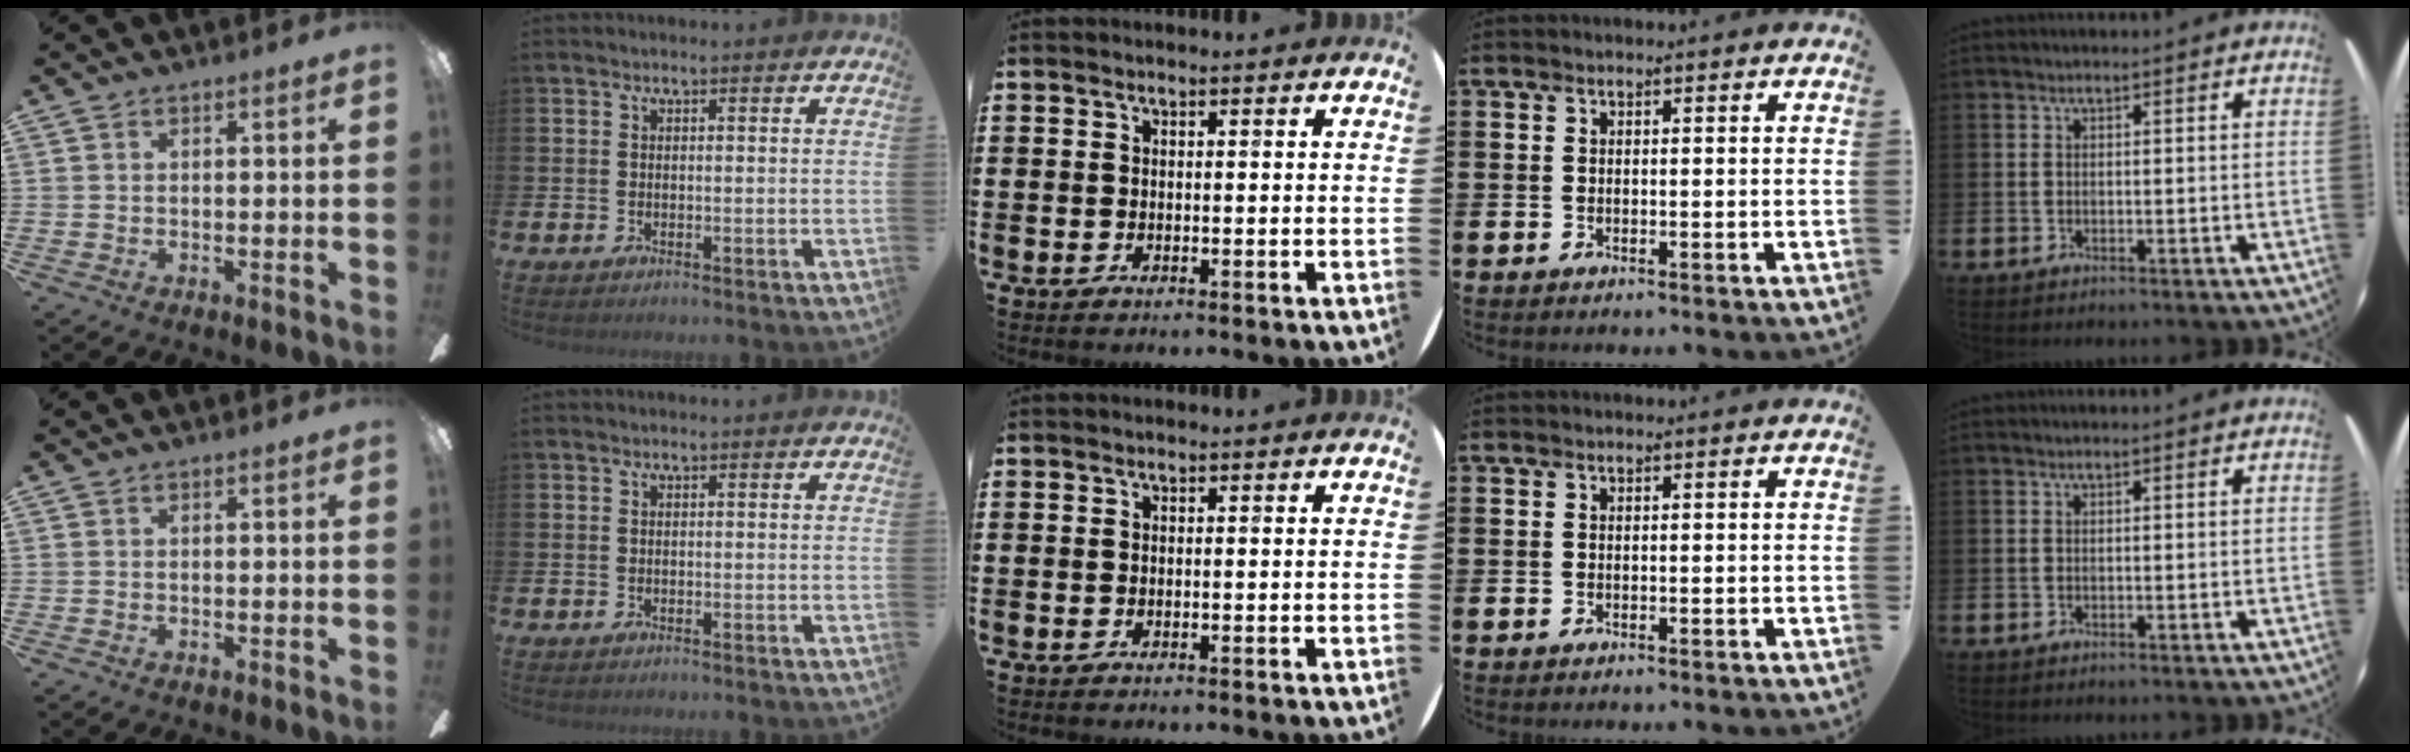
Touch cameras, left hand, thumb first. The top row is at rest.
{}